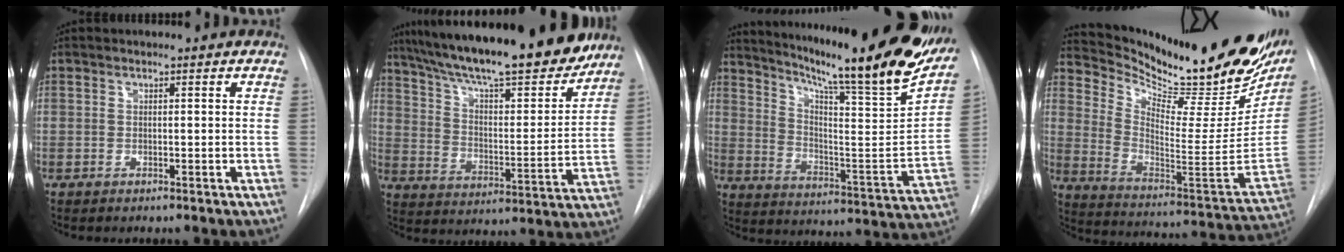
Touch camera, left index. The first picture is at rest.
{"total": 25.2, "force": [21.2, 4.0, 13.0], "torque": [-0.217, -0.010, 0.311]}
{"total": 29.7, "force": [24.5, 2.0, 16.7], "torque": [-0.269, -0.092, 0.326]}
{"total": 28.2, "force": [24.1, 6.7, 12.9], "torque": [-0.204, -0.075, 0.330]}